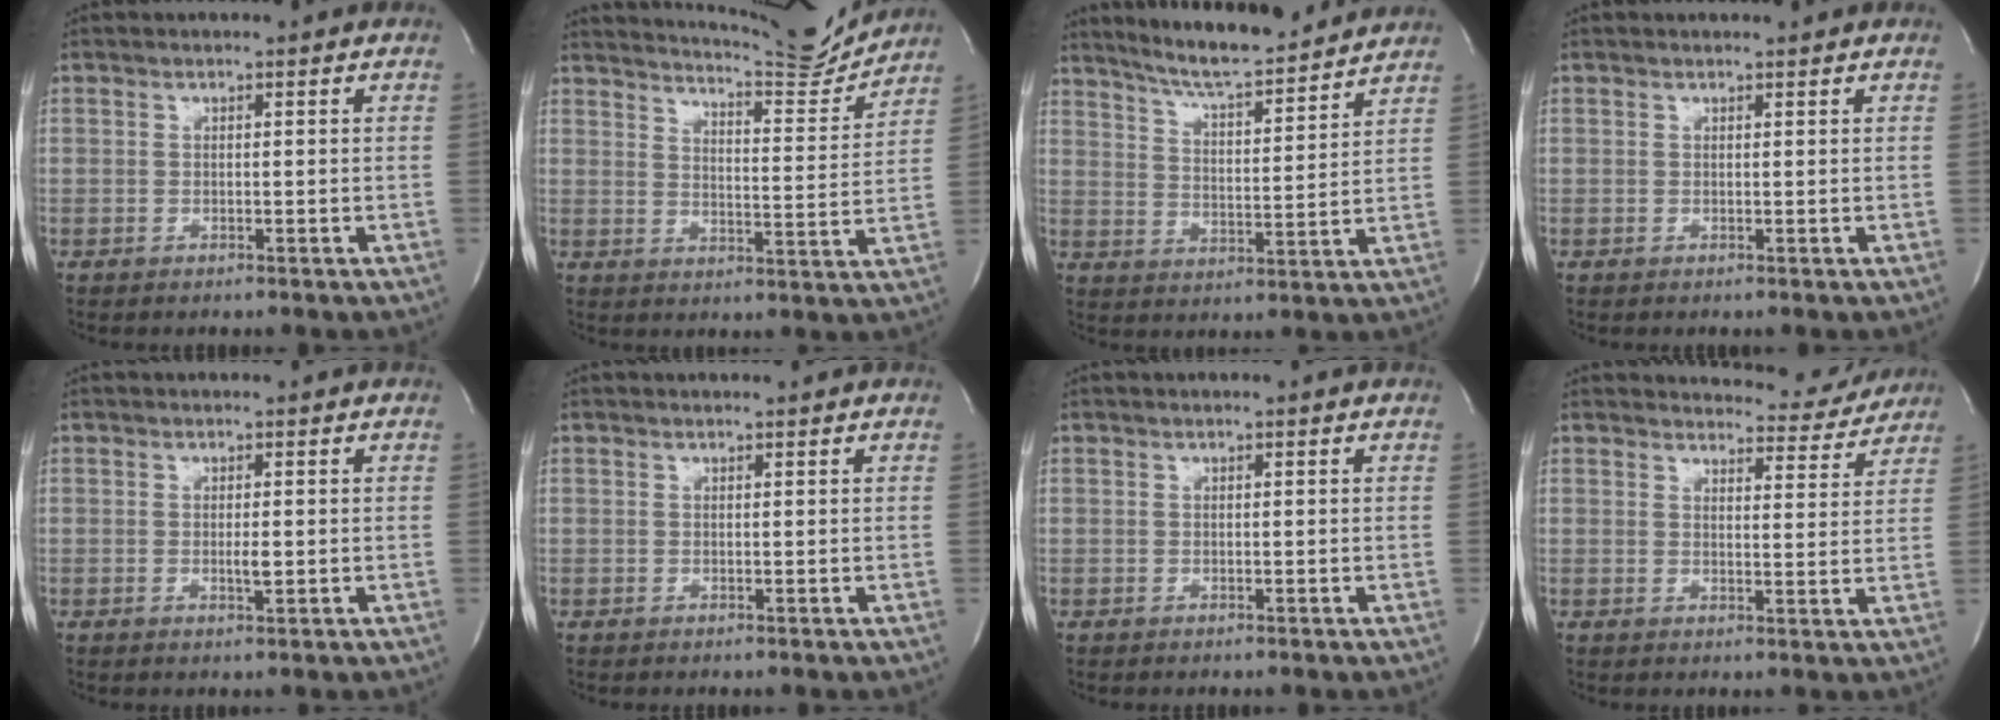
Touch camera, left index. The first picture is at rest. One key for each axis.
{"total": 12.7, "fx": 12.4, "fy": 0.0, "fz": 2.7, "tx": -0.046, "ty": -0.046, "tz": 0.163}
{"total": 14.1, "fx": 12.9, "fy": 1.1, "fz": 5.6, "tx": -0.097, "ty": -0.004, "tz": 0.197}
{"total": 1.0, "fx": 1.0, "fy": 0.1, "fz": 0.1, "tx": -0.006, "ty": 0.001, "tz": 0.013}
{"total": 1.3, "fx": -0.2, "fy": 0.3, "fz": 1.3, "tx": -0.026, "ty": -0.007, "tz": -0.003}
{"total": 0.7, "fx": 0.7, "fy": 0.0, "fz": 0.1, "tx": -0.005, "ty": -0.001, "tz": 0.009}
{"total": 0.0}
{"total": 6.9, "fx": 6.8, "fy": 1.3, "fz": -0.4, "tx": 0.014, "ty": -0.023, "tz": 0.072}